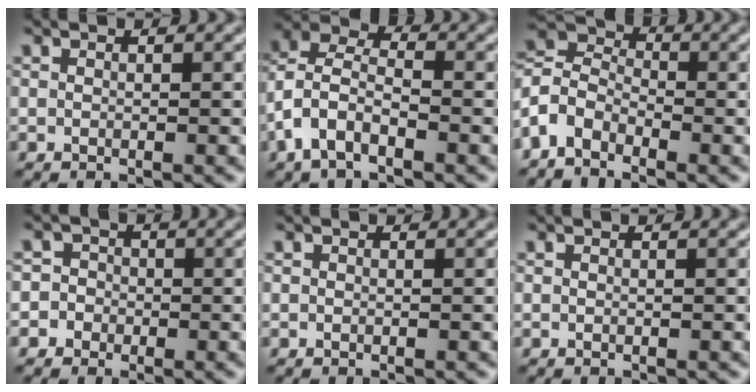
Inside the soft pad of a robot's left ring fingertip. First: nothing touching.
{"total": 5.6, "force": [-2.2, 3.1, 4.1], "torque": [-0.091, 0.008, -0.056]}
{"total": 4.5, "force": [-2.8, 2.7, 2.2], "torque": [-0.048, 0.008, -0.076]}
{"total": 3.9, "force": [-1.3, 3.6, 0.4], "torque": [0.034, 0.015, -0.052]}
{"total": 0.0}
{"total": 0.0}